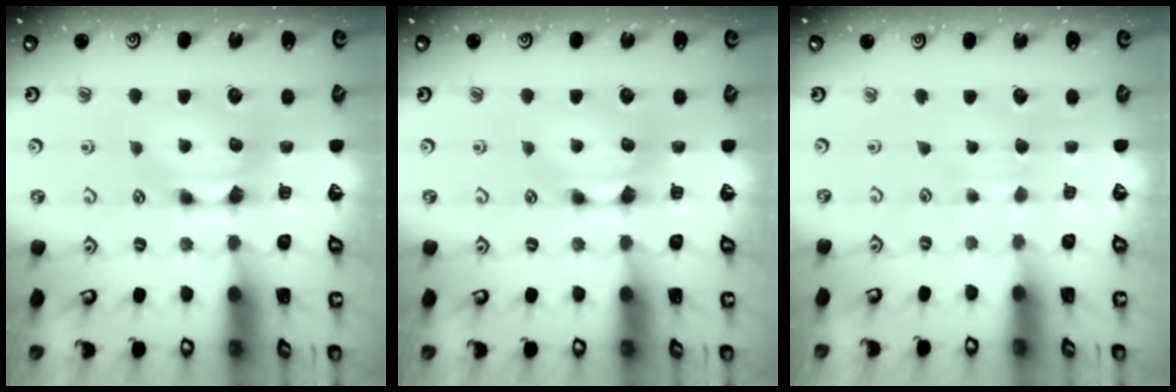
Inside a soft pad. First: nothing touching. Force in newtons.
{"total": 0.0}
{"total": 2.9, "press": 2.9, "slide": 0.4}